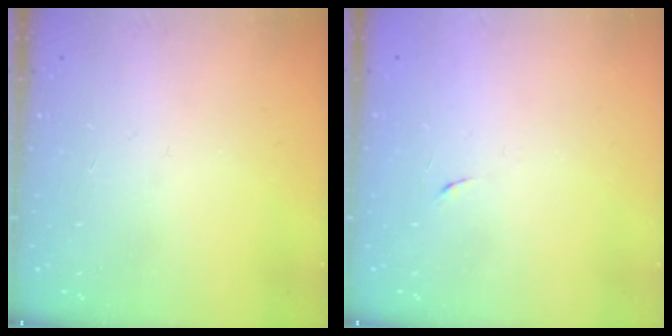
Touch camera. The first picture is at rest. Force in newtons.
{"total": 4.0, "press": 3.9, "slide": 0.8}